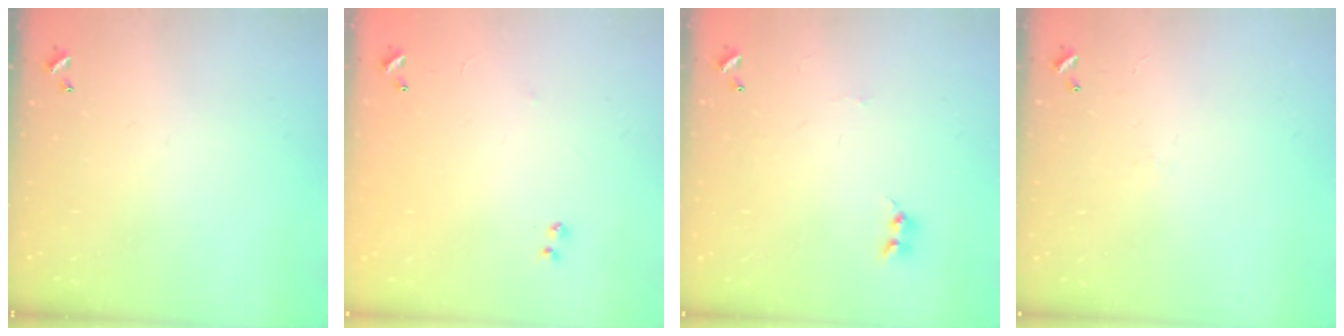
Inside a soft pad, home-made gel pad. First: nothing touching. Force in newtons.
{"total": 8.5, "press": 8.5, "slide": 0.5}
{"total": 0.0}
{"total": 1.2, "press": 1.1, "slide": 0.5}